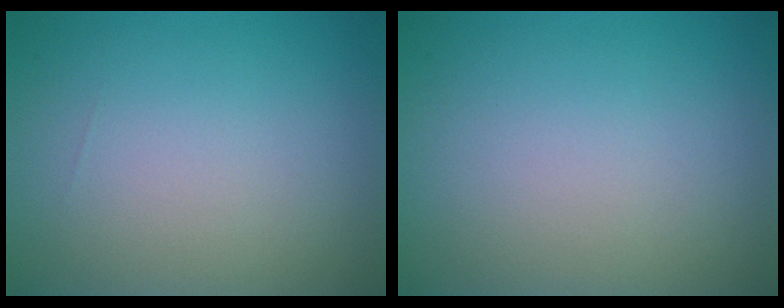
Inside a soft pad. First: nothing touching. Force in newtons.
{"total": 0.0}